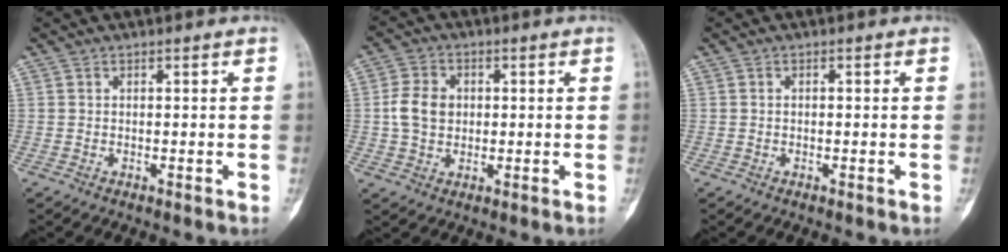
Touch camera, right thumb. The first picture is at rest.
{"total": 6.7, "force": [0.4, 5.3, 4.0], "torque": [-0.063, 0.005, 0.005]}
{"total": 0.0}